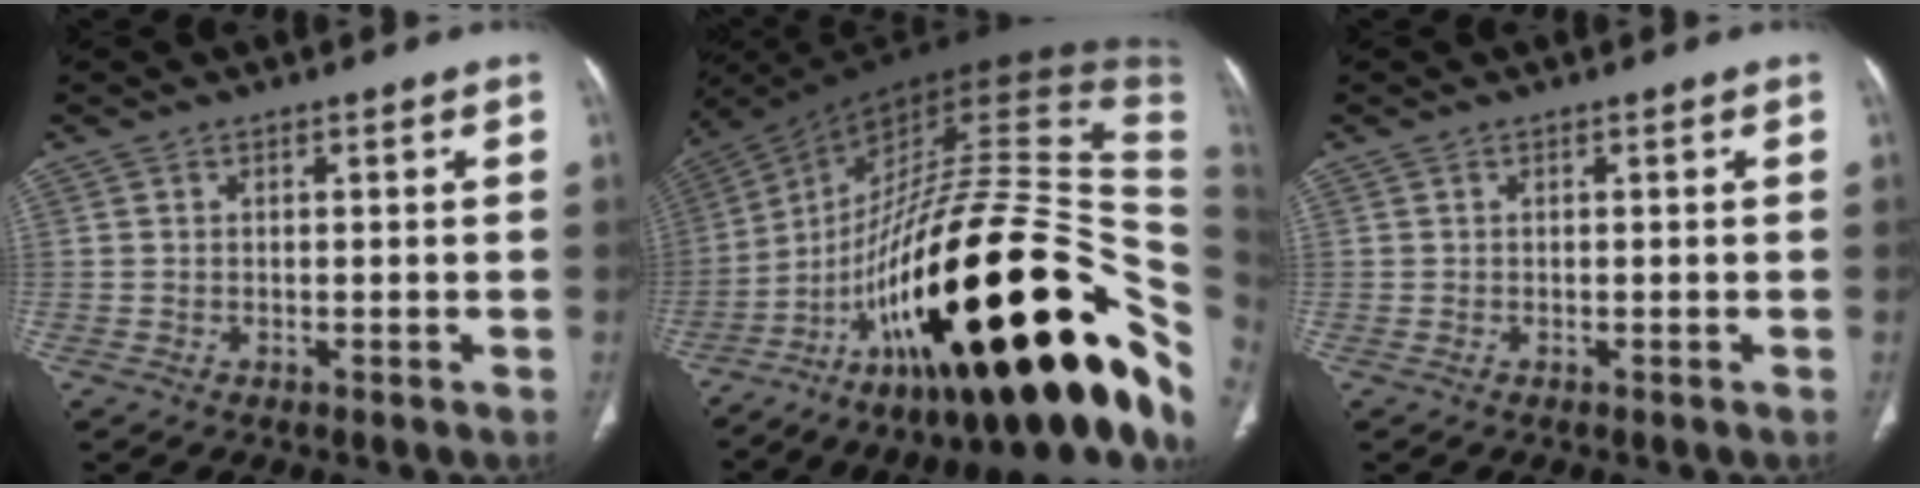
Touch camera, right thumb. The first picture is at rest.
{"total": 43.1, "force": [-12.5, 13.7, 38.9], "torque": [-0.501, 0.082, -0.194]}
{"total": 0.0}